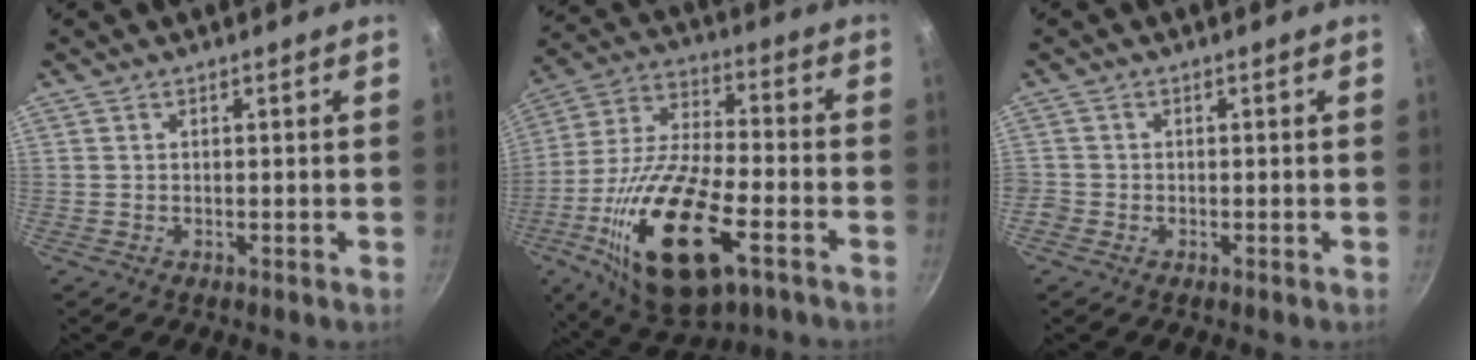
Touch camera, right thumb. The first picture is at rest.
{"total": 24.4, "force": [-9.3, 10.2, 20.1], "torque": [-0.381, 0.016, -0.168]}
{"total": 1.4, "force": [-0.8, 1.1, 0.3], "torque": [-0.009, 0.001, -0.019]}